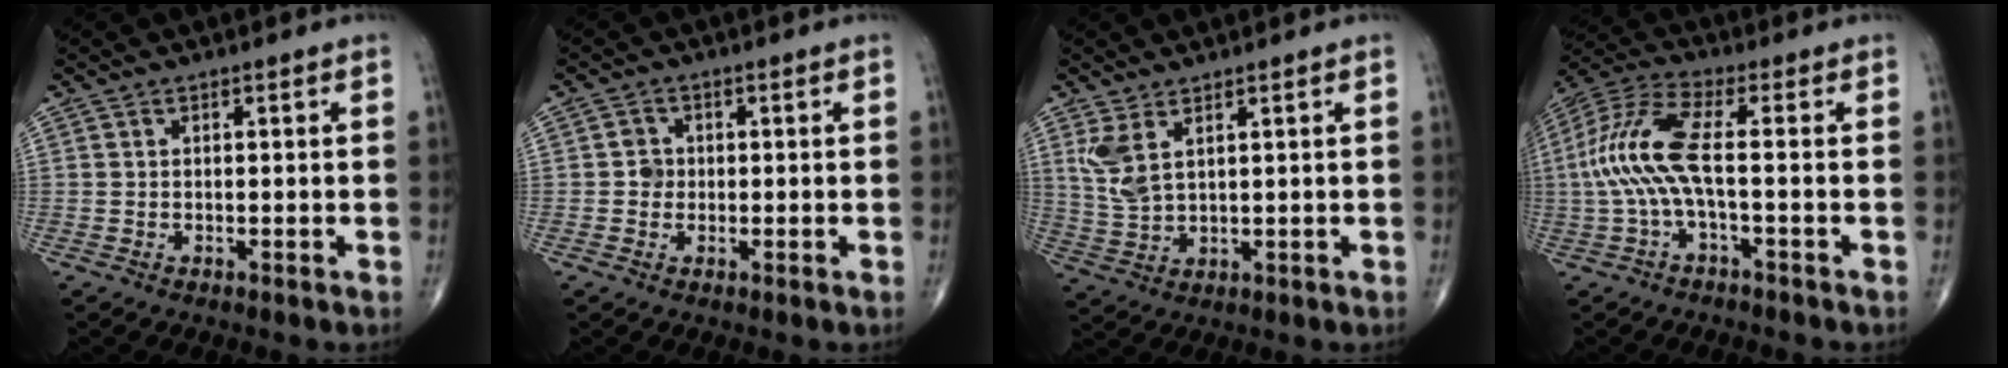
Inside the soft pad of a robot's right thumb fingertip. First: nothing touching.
{"total": 2.3, "force": [-0.1, 2.1, 0.9], "torque": [0.000, 0.007, -0.006]}
{"total": 5.6, "force": [2.7, 2.4, 4.4], "torque": [-0.099, -0.011, 0.066]}
{"total": 11.9, "force": [-0.9, 3.3, 11.4], "torque": [-0.275, 0.039, -0.021]}